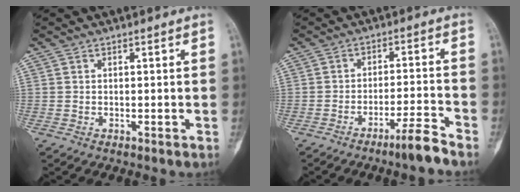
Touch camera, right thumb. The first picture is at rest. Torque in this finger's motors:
{"motor_torque": [1.64, 1.05, 1.14, -1.29, 0.50]}